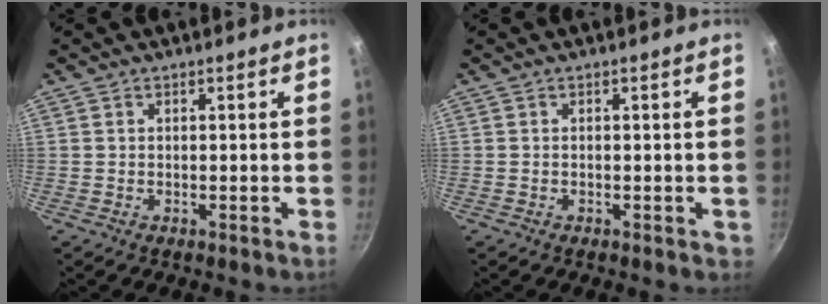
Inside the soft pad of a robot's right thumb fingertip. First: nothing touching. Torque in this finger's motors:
{"motor_torque": [0.51, 0.87, 0.00, -0.09, 0.06]}